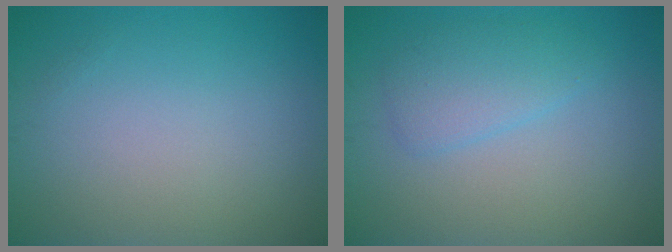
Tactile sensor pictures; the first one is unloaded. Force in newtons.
{"total": 2.6, "press": 2.6, "slide": 0.1}